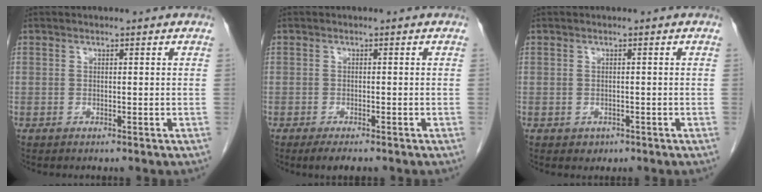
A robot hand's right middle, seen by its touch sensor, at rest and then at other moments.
{"total": 2.8, "force": [-2.1, 0.8, 1.7], "torque": [-0.025, -0.005, -0.029]}
{"total": 1.1, "force": [-0.6, 0.9, 0.3], "torque": [-0.004, 0.002, -0.003]}